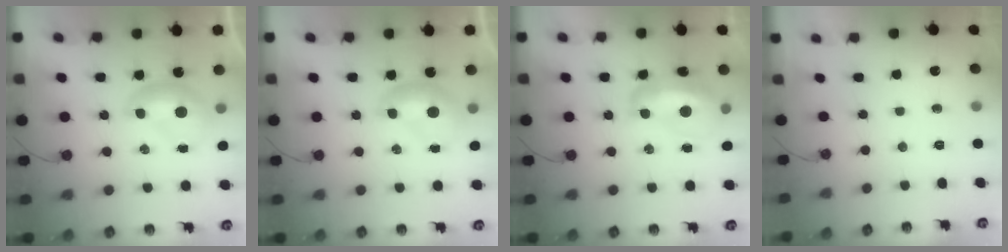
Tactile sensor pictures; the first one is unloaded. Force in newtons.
{"total": 0.0}
{"total": 6.8, "press": 6.7, "slide": 1.2}
{"total": 0.0}